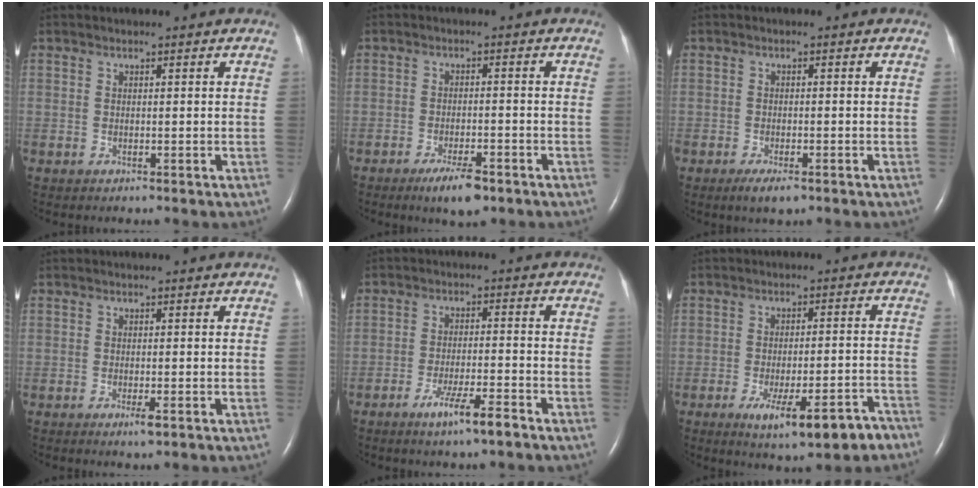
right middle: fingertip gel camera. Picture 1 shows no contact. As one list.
[{"total": 5.1, "force": [-3.4, 1.1, 3.6], "torque": [-0.070, -0.007, -0.052]}, {"total": 3.0, "force": [-1.9, 0.9, 2.2], "torque": [-0.041, -0.003, -0.030]}, {"total": 1.3, "force": [-0.6, 0.1, 1.1], "torque": [-0.021, -0.004, -0.009]}, {"total": 5.9, "force": [-4.0, 0.1, 4.4], "torque": [-0.084, -0.009, -0.070]}, {"total": 10.2, "force": [-6.7, 2.0, 7.5], "torque": [-0.108, -0.005, -0.091]}]